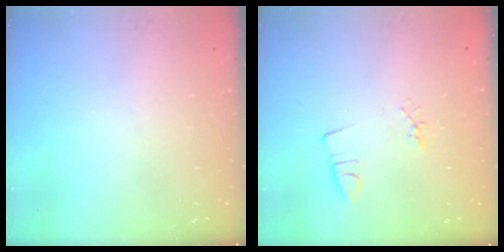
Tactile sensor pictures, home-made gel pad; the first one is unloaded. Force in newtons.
{"total": 2.4, "press": 1.9, "slide": 1.5}